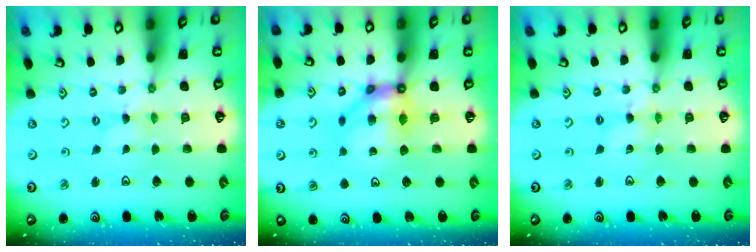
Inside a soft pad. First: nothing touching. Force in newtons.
{"total": 8.9, "press": 8.9, "slide": 0.6}
{"total": 2.6, "press": 2.6, "slide": 0.4}